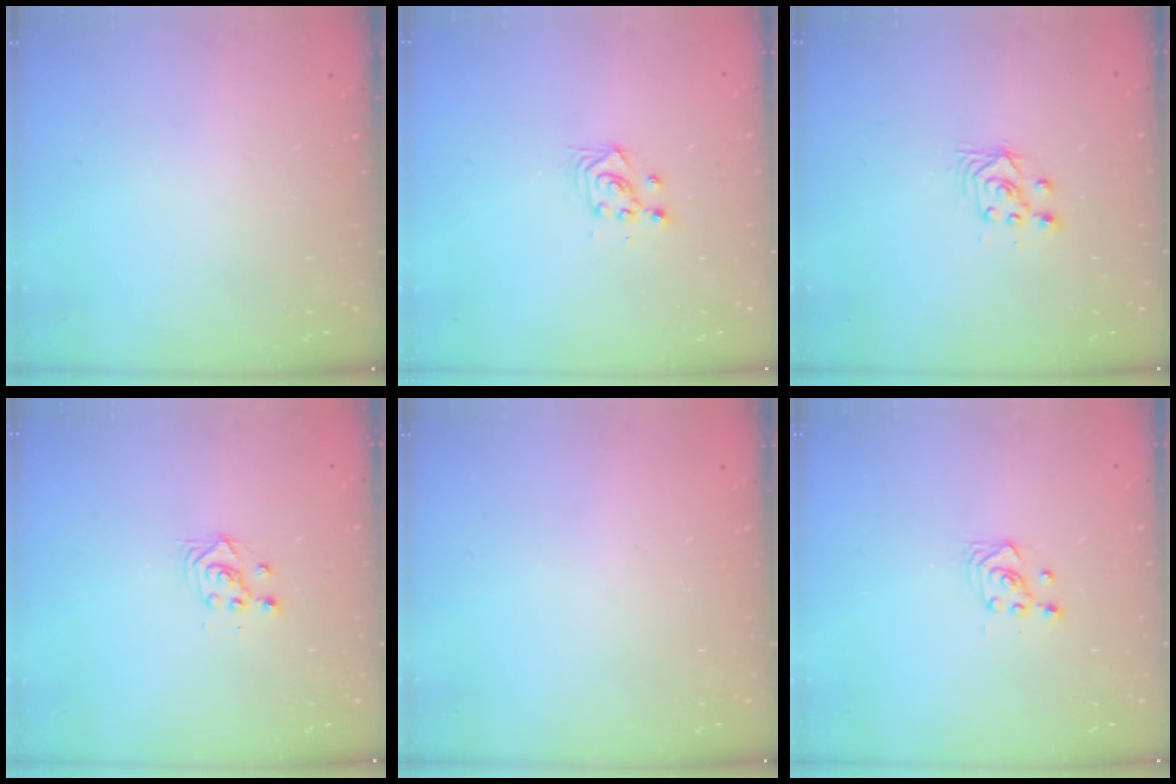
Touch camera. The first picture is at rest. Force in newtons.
{"total": 3.6, "press": 3.4, "slide": 1.2}
{"total": 4.1, "press": 3.9, "slide": 1.3}
{"total": 2.8, "press": 2.8, "slide": 0.2}
{"total": 0.0}
{"total": 3.5, "press": 3.2, "slide": 1.5}